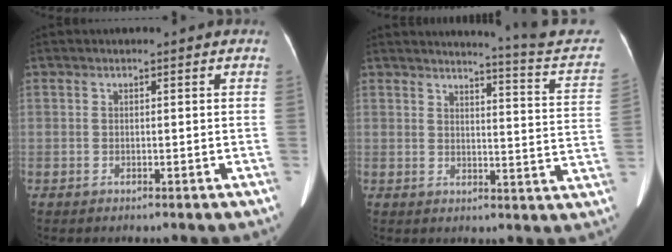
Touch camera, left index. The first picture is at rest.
{"total": 13.8, "force": [13.3, -0.9, 3.5], "torque": [-0.040, -0.084, 0.133]}